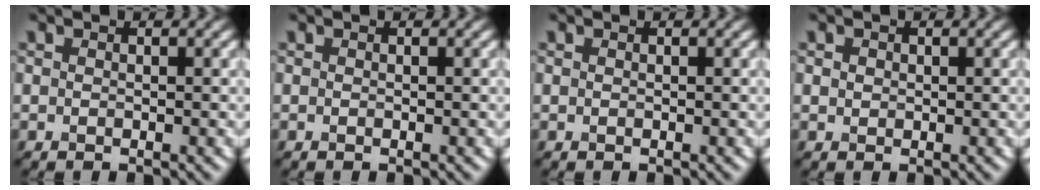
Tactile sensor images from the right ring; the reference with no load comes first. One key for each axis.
{"total": 0.0}
{"total": 0.0}
{"total": 0.7, "fx": 0.2, "fy": 0.6, "fz": 0.2, "tx": -0.001, "ty": -0.002, "tz": 0.004}